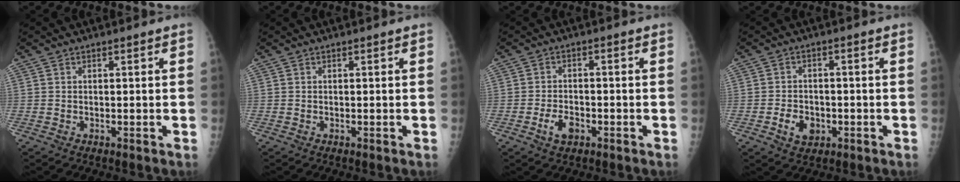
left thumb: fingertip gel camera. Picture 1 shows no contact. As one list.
[{"total": 0.0}, {"total": 4.2, "force": [-2.1, 2.5, 2.7], "torque": [-0.042, 0.014, -0.037]}, {"total": 4.9, "force": [-1.9, 3.7, 2.7], "torque": [-0.034, 0.011, -0.027]}]